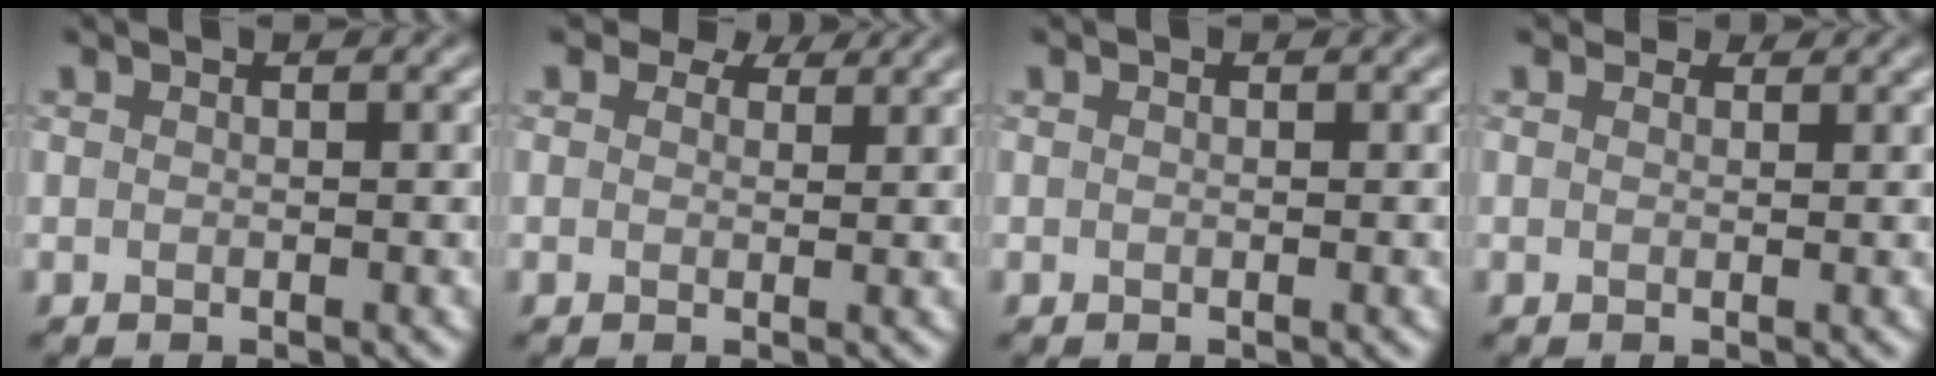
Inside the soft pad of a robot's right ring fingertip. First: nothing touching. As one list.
[{"total": 3.1, "force": [2.3, 1.6, 1.3], "torque": [-0.026, -0.001, 0.022]}, {"total": 0.0}, {"total": 1.1, "force": [0.9, 0.5, 0.2], "torque": [-0.006, -0.008, 0.004]}]